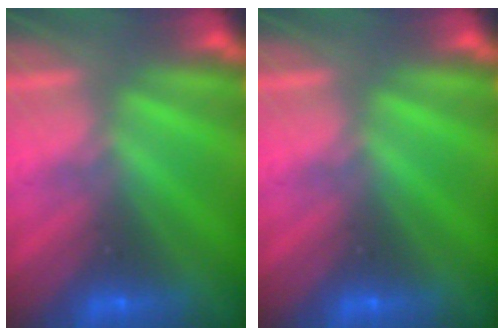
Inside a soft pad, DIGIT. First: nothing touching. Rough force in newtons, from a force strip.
{"total": 0.0}